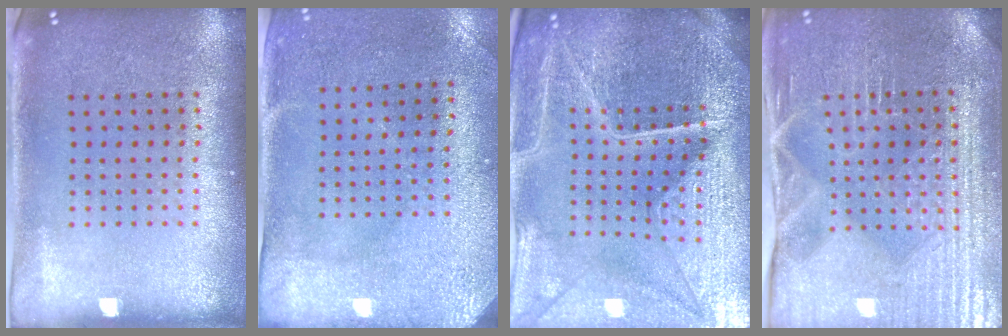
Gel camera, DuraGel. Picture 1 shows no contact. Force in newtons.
{"total": 3.0, "press": 2.4, "slide": 1.8}
{"total": 6.0, "press": 5.4, "slide": 2.5}
{"total": 4.3, "press": 4.2, "slide": 1.0}